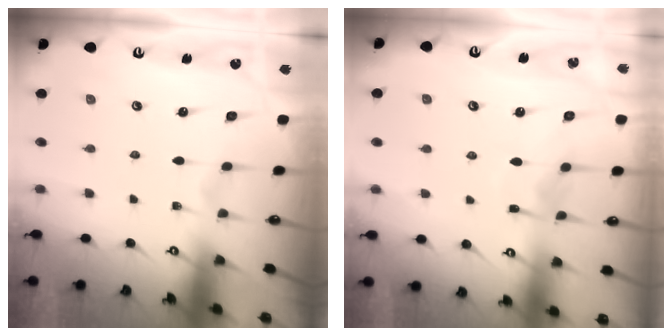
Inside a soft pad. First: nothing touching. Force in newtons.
{"total": 6.1, "press": 6.1, "slide": 0.6}